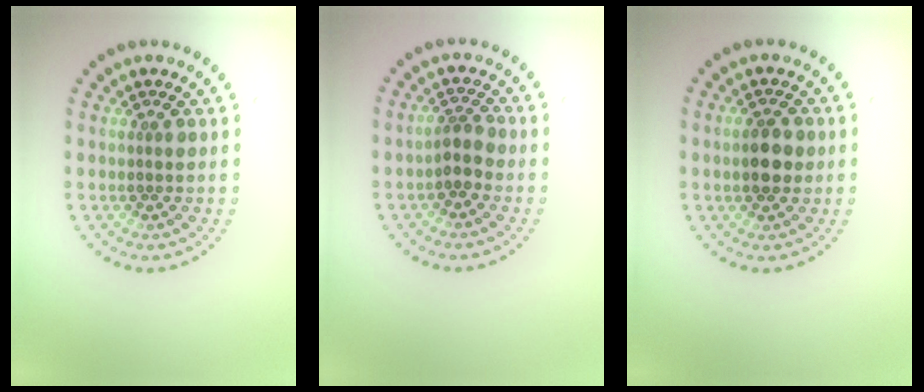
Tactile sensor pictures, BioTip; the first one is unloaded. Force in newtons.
{"total": 1.7, "press": 1.5, "slide": 0.8}
{"total": 3.3, "press": 3.3, "slide": 0.1}